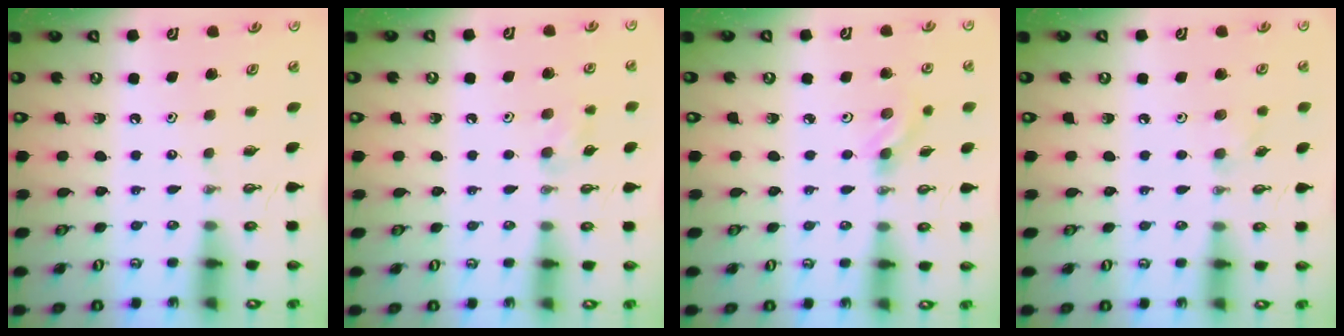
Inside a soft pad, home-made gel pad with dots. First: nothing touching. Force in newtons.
{"total": 7.9, "press": 7.3, "slide": 3.2}
{"total": 3.9, "press": 3.6, "slide": 1.5}
{"total": 3.9, "press": 3.8, "slide": 0.8}